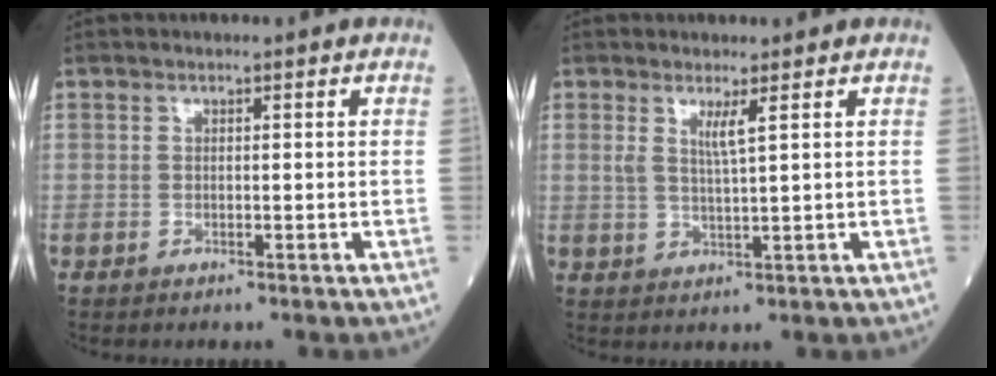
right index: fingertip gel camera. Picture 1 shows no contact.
{"total": 2.7, "force": [1.3, -0.3, 2.3], "torque": [-0.049, -0.007, 0.028]}